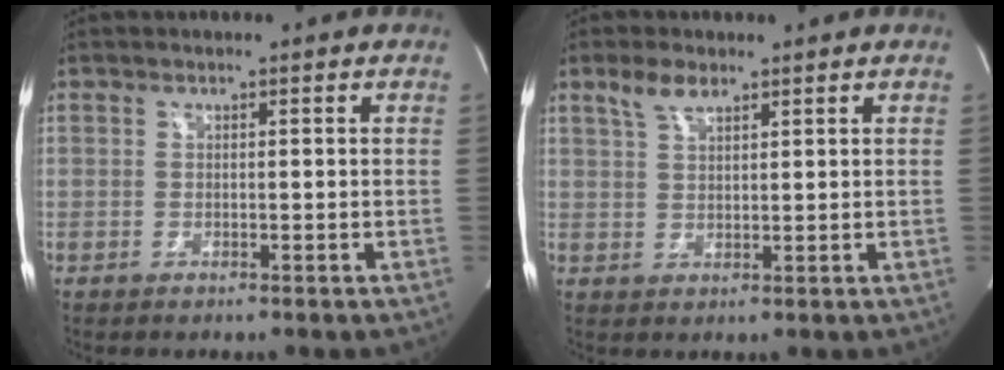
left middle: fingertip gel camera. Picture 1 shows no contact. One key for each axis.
{"total": 3.5, "fx": 2.5, "fy": 1.2, "fz": 2.1, "tx": -0.049, "ty": 0.009, "tz": 0.052}